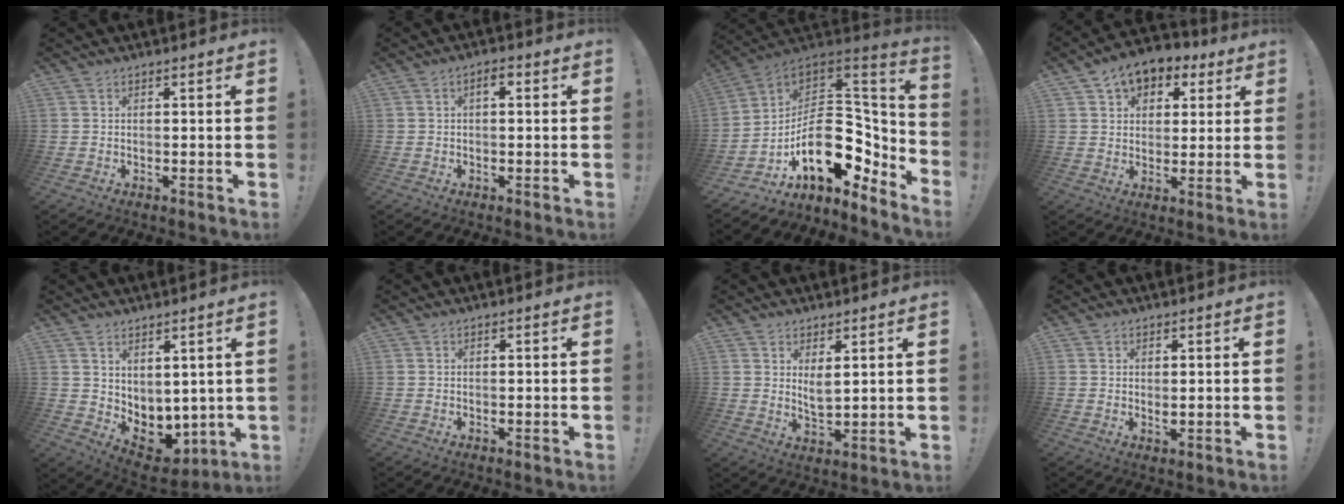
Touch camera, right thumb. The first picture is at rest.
{"total": 4.0, "force": [0.7, 2.1, 3.4], "torque": [-0.041, 0.002, 0.006]}
{"total": 23.0, "force": [-2.9, 14.2, 17.9], "torque": [-0.283, -0.006, -0.029]}
{"total": 8.6, "force": [4.9, 6.2, 3.5], "torque": [-0.050, -0.025, 0.094]}
{"total": 6.5, "force": [2.1, 5.6, 2.5], "torque": [-0.027, -0.032, 0.057]}
{"total": 0.0}
{"total": 4.8, "force": [2.9, 1.7, 3.4], "torque": [-0.043, -0.023, 0.047]}
{"total": 1.3, "force": [0.9, 0.5, 0.8], "torque": [0.001, -0.010, 0.013]}